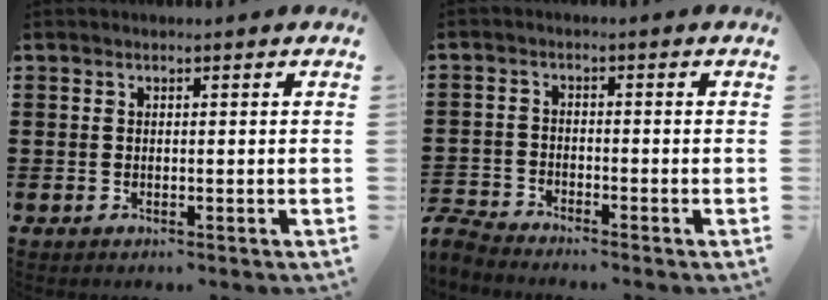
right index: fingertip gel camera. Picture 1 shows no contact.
{"total": 3.1, "force": [-3.1, 0.2, 0.1], "torque": [-0.021, -0.004, -0.071]}